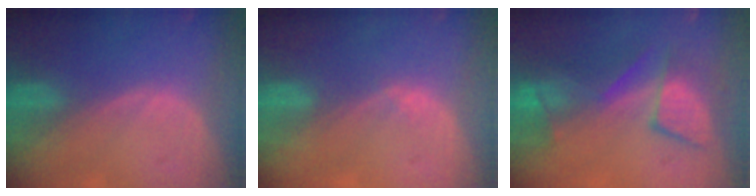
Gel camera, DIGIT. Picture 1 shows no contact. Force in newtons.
{"total": 1.0, "press": 0.8, "slide": 0.6}
{"total": 8.5, "press": 8.5, "slide": 0.2}